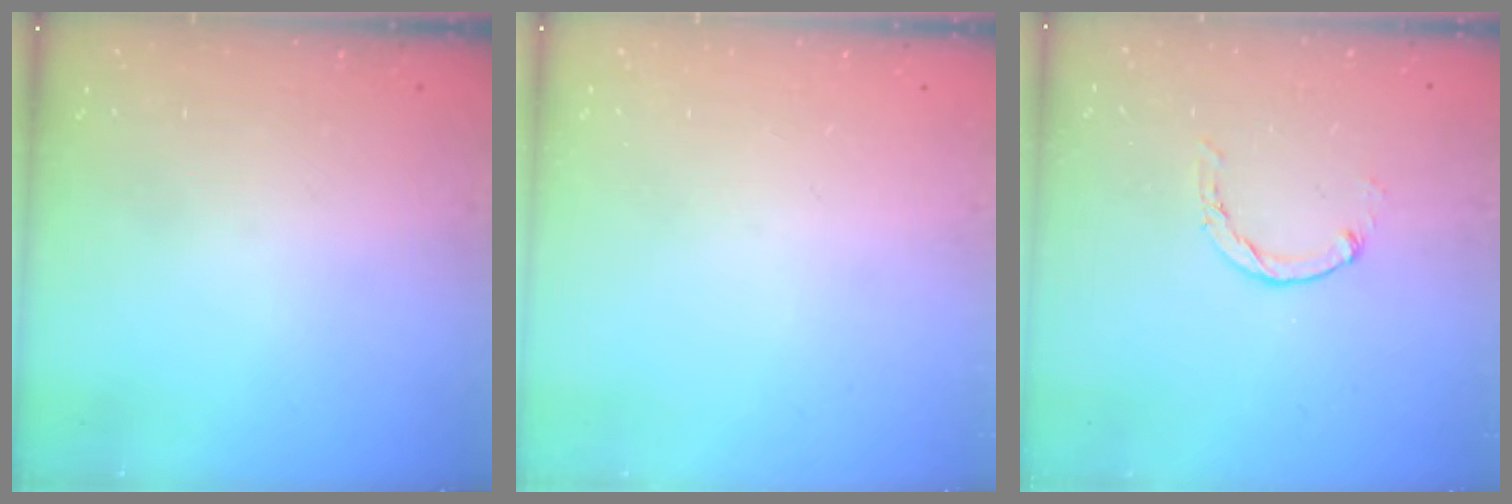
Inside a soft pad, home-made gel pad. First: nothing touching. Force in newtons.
{"total": 0.0}
{"total": 0.7, "press": 0.7, "slide": 0.2}